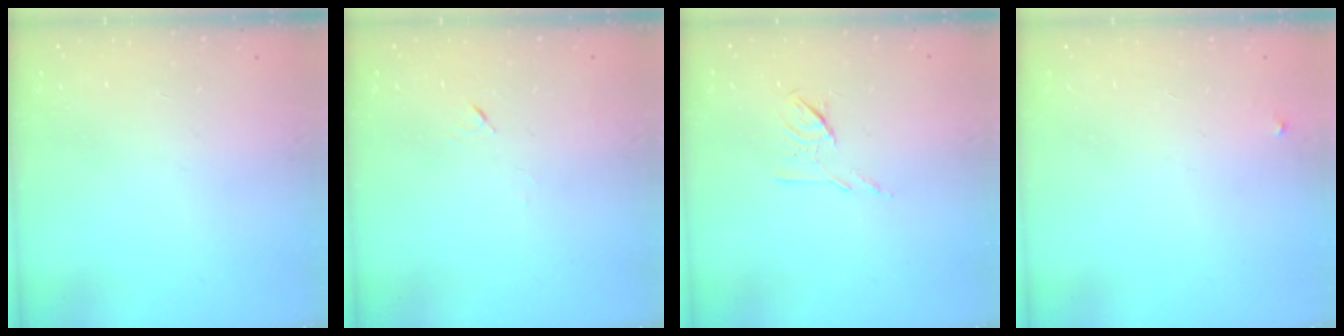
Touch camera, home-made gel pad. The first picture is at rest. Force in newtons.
{"total": 4.2, "press": 4.1, "slide": 0.7}
{"total": 6.4, "press": 6.3, "slide": 1.2}
{"total": 2.1, "press": 2.1, "slide": 0.1}